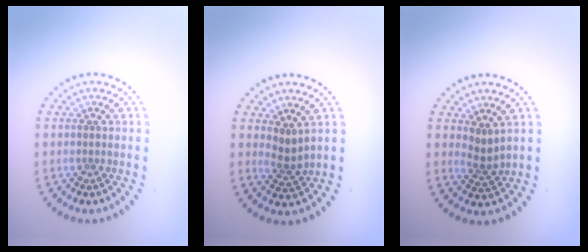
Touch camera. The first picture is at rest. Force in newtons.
{"total": 1.9, "press": 1.2, "slide": 1.5}
{"total": 1.9, "press": 1.2, "slide": 1.5}